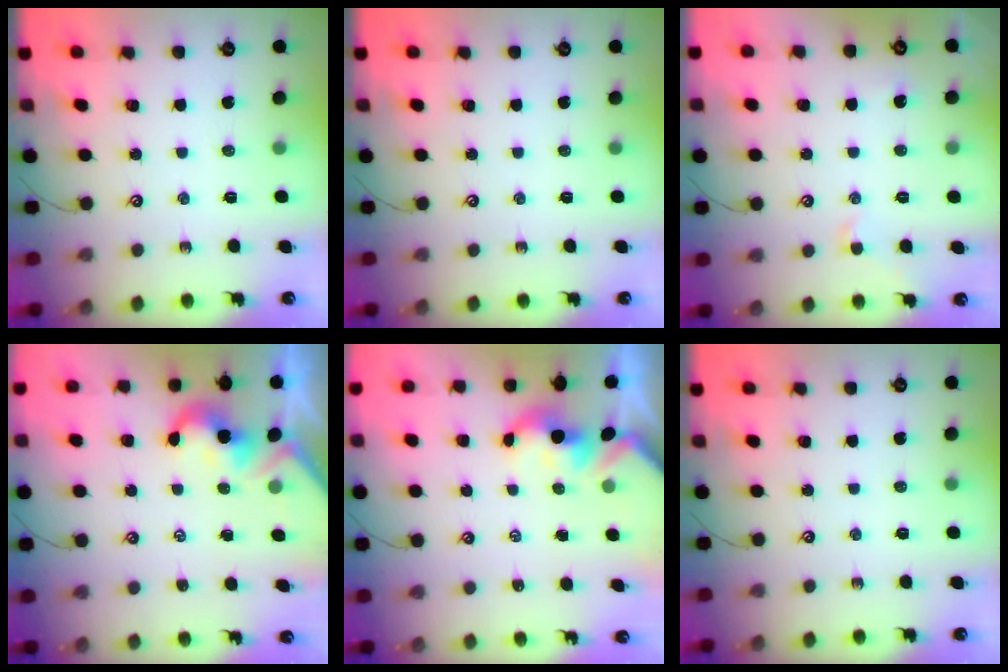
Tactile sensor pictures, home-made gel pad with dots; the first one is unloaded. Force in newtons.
{"total": 0.0}
{"total": 0.5, "press": 0.2, "slide": 0.5}
{"total": 1.9, "press": 1.8, "slide": 0.6}
{"total": 1.6, "press": 1.5, "slide": 0.4}
{"total": 0.0}